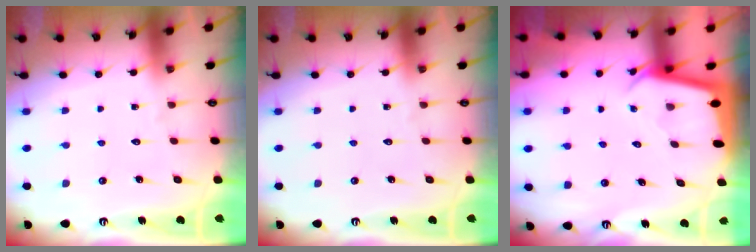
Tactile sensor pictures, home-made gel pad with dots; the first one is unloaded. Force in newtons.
{"total": 0.0}
{"total": 2.3, "press": 2.3, "slide": 0.1}